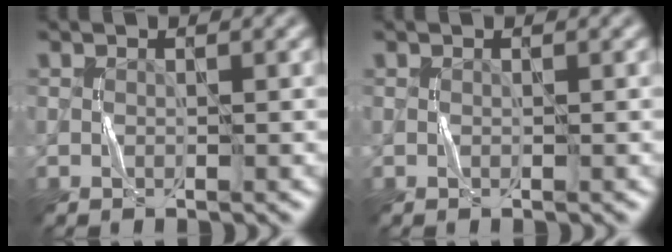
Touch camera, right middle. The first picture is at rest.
{"total": 0.0}